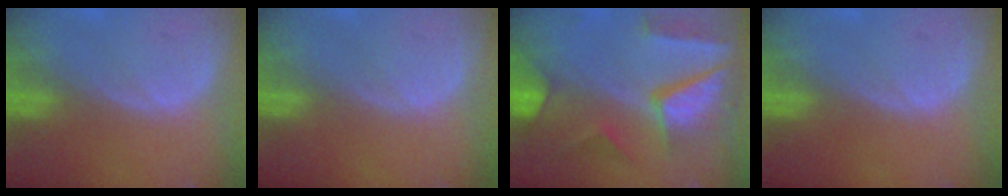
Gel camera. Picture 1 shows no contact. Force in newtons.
{"total": 0.0}
{"total": 10.5, "press": 8.8, "slide": 5.7}
{"total": 0.0}